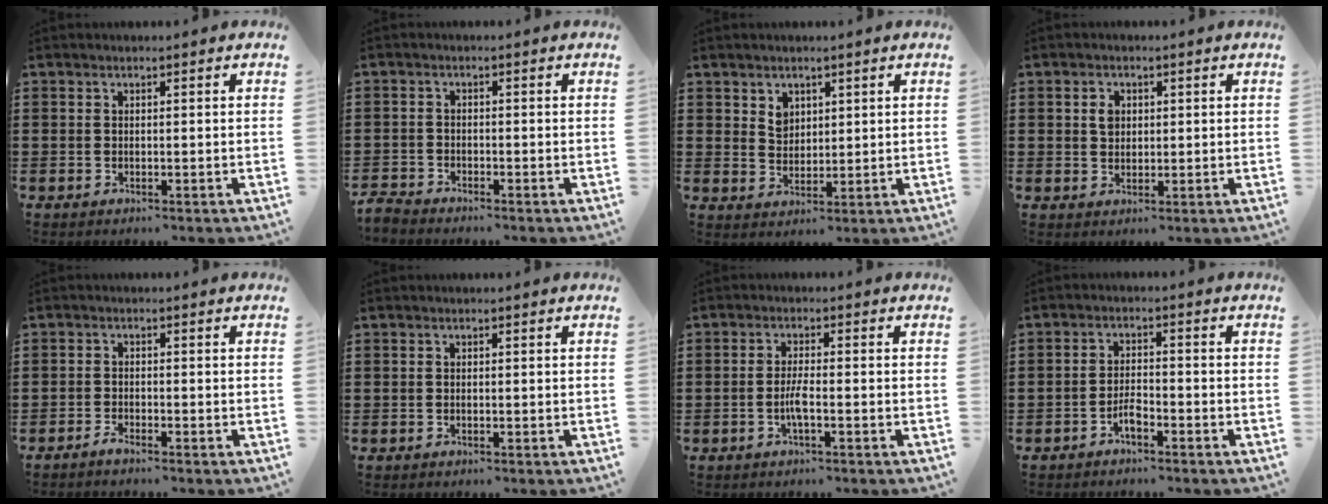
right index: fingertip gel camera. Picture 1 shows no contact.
{"total": 2.0, "force": [-2.0, 0.2, 0.0], "torque": [-0.005, 0.001, -0.043]}
{"total": 3.1, "force": [1.9, 2.3, 0.8], "torque": [-0.017, 0.005, 0.034]}
{"total": 2.4, "force": [0.6, 1.8, 1.4], "torque": [-0.033, 0.010, 0.010]}
{"total": 1.3, "force": [-1.3, 0.0, 0.3], "torque": [-0.008, -0.001, -0.024]}
{"total": 0.0}
{"total": 3.1, "force": [-1.1, 0.4, 2.9], "torque": [-0.067, -0.004, -0.026]}
{"total": 2.8, "force": [-1.9, 0.9, 1.8], "torque": [-0.044, 0.004, -0.040]}